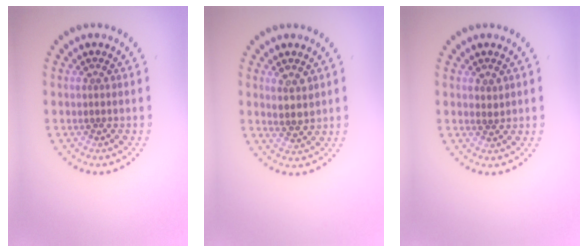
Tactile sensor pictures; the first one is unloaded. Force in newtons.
{"total": 2.1, "press": 2.0, "slide": 0.7}
{"total": 0.5, "press": 0.4, "slide": 0.3}